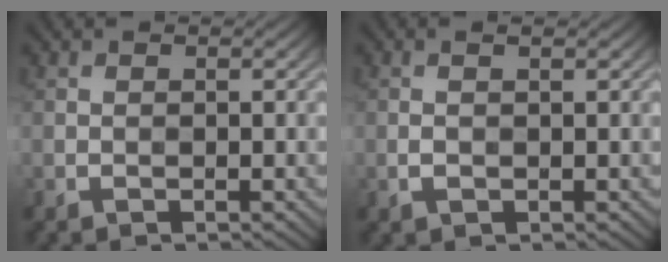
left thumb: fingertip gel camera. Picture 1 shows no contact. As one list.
[{"total": 1.5, "force": [0.2, 0.6, 1.3], "torque": [-0.033, 0.003, 0.006]}]